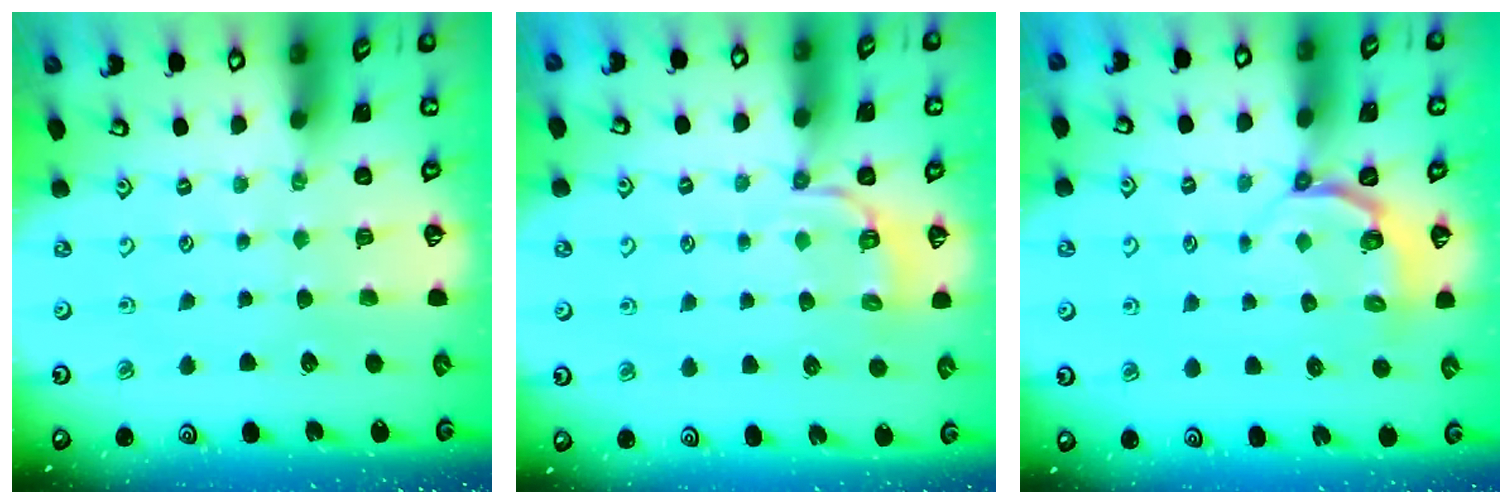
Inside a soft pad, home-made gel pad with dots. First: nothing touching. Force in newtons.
{"total": 5.5, "press": 5.3, "slide": 1.7}
{"total": 3.8, "press": 2.9, "slide": 2.4}